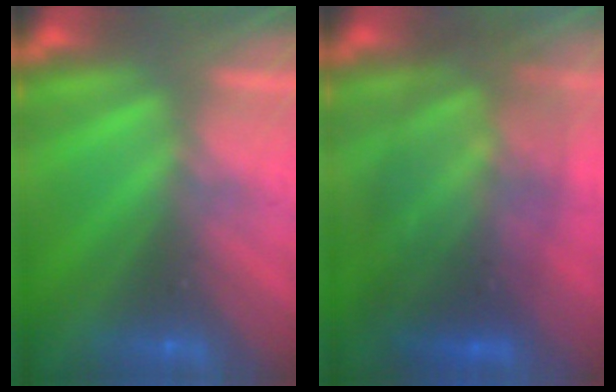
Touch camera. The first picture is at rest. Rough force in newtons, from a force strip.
{"total": 10.5}